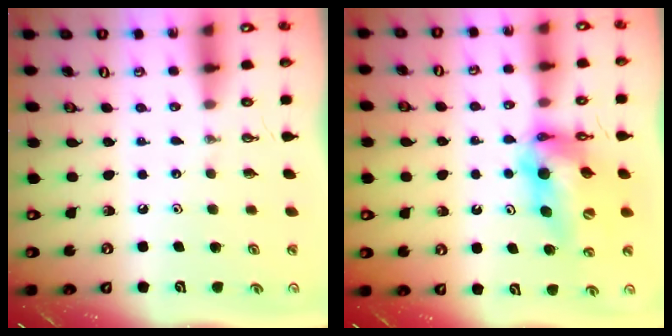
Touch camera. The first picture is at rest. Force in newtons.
{"total": 13.6, "press": 13.5, "slide": 1.5}